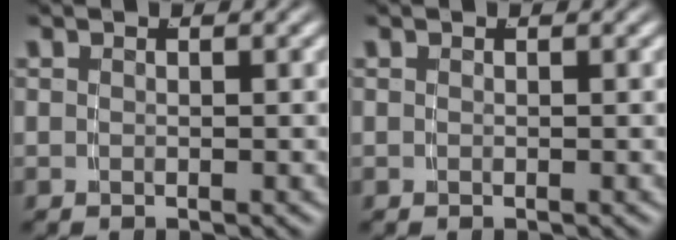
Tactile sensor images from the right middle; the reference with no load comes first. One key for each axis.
{"total": 0.0}